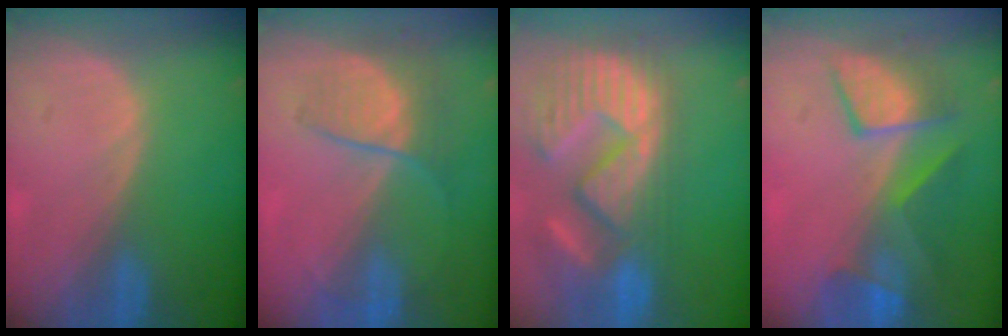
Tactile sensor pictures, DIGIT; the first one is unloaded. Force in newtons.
{"total": 6.7, "press": 6.0, "slide": 3.1}
{"total": 14.9, "press": 12.3, "slide": 8.5}
{"total": 7.7, "press": 7.6, "slide": 1.2}